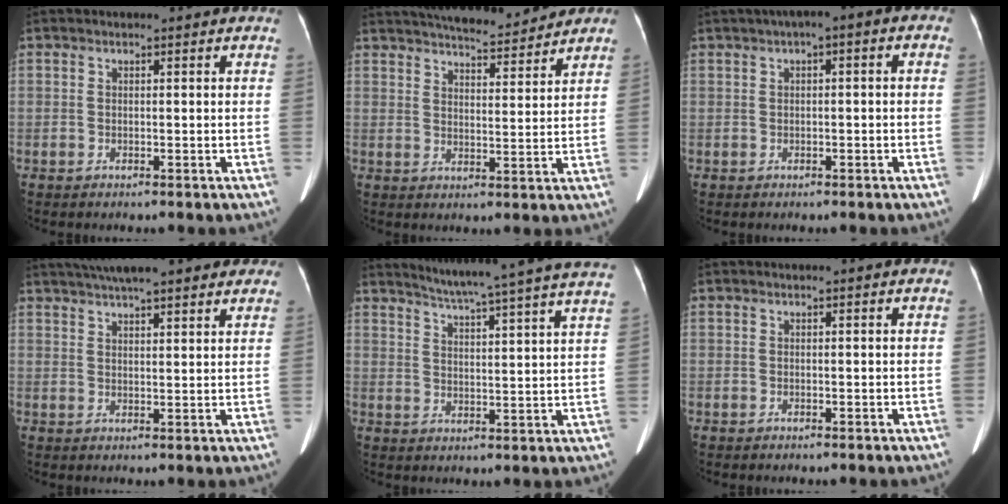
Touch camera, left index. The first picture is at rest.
{"total": 14.1, "force": [12.9, 2.2, 5.3], "torque": [-0.085, 0.010, 0.187]}
{"total": 4.1, "force": [0.9, 1.3, 3.7], "torque": [-0.056, 0.025, 0.004]}
{"total": 16.0, "force": [13.1, 3.2, 8.6], "torque": [-0.136, 0.043, 0.174]}
{"total": 20.7, "force": [18.5, -1.9, 9.1], "torque": [-0.146, -0.045, 0.234]}
{"total": 0.0}